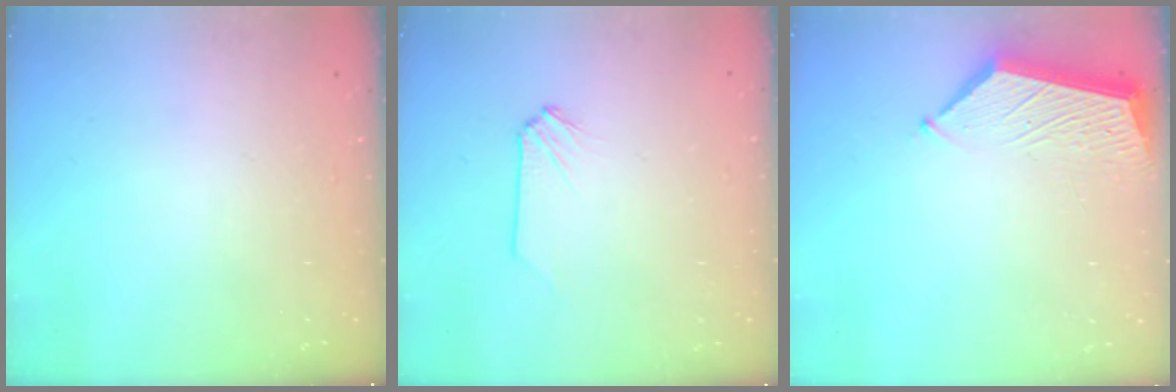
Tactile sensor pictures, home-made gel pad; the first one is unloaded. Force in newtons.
{"total": 0.0}
{"total": 6.8, "press": 6.7, "slide": 0.5}